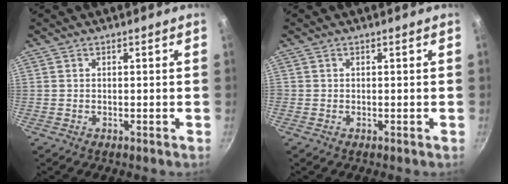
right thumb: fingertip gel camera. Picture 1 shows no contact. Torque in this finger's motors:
{"motor_torque": [1.68, 1.70, 0.41, -0.02, 0.54]}